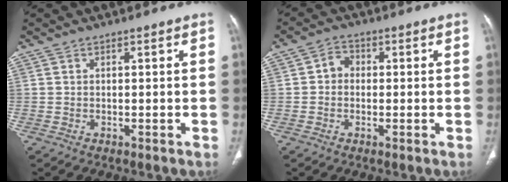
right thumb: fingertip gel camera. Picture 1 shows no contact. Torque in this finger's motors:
{"motor_torque": [-0.50, 0.27, -0.41, 0.19, 0.07]}